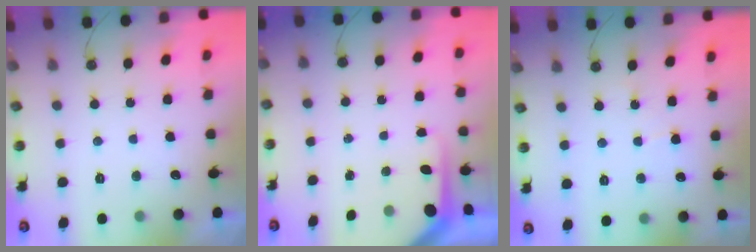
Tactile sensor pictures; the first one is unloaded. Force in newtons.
{"total": 5.7, "press": 5.7, "slide": 0.6}
{"total": 3.3, "press": 3.3, "slide": 0.4}